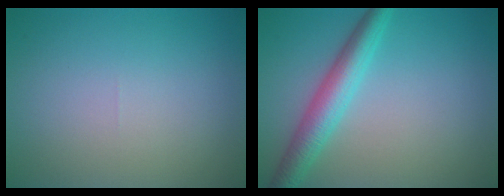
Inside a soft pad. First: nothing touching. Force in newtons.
{"total": 4.3, "press": 4.3, "slide": 0.1}